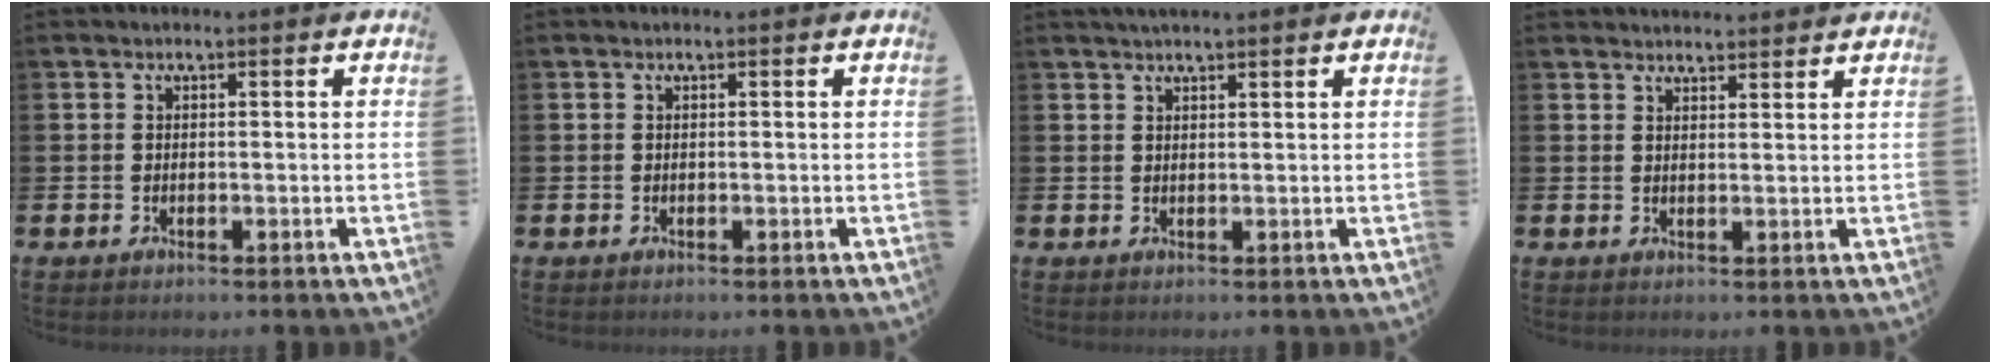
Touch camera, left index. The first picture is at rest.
{"total": 0.0}
{"total": 1.8, "force": [1.7, 0.0, 0.7], "torque": [-0.012, -0.001, 0.030]}
{"total": 2.6, "force": [2.5, 0.4, 0.0], "torque": [-0.001, -0.012, 0.046]}